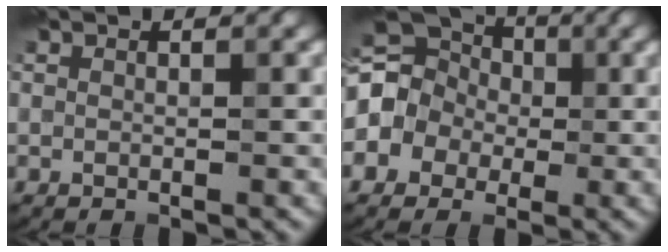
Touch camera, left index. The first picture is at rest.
{"total": 10.8, "force": [0.0, 9.5, 5.0], "torque": [-0.101, 0.031, -0.060]}